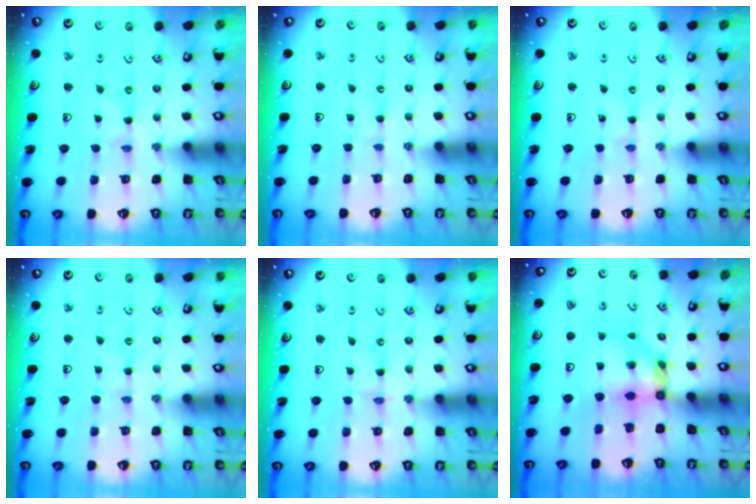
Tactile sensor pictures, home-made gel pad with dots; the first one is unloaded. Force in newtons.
{"total": 1.9, "press": 1.9, "slide": 0.4}
{"total": 0.5, "press": 0.5, "slide": 0.1}
{"total": 2.1, "press": 2.0, "slide": 0.3}
{"total": 0.0}
{"total": 7.0, "press": 7.0, "slide": 0.7}